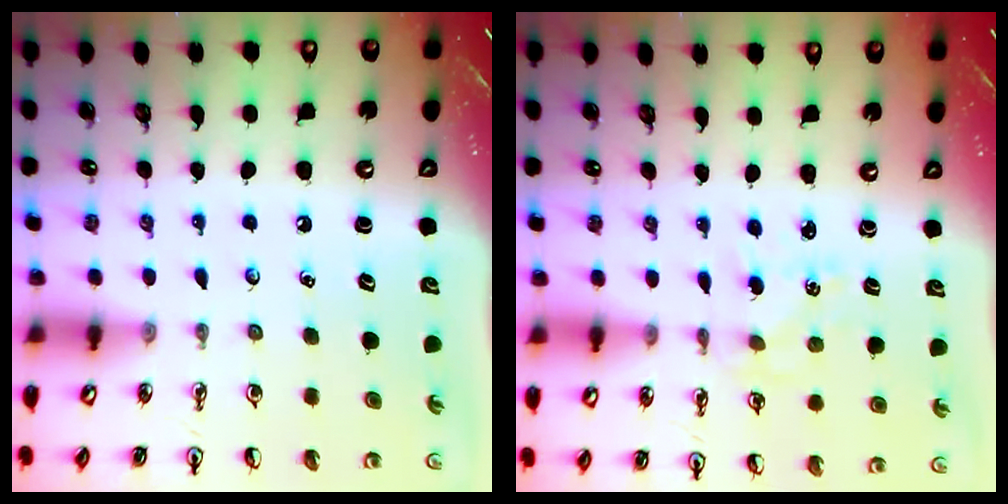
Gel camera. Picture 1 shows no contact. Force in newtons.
{"total": 1.6, "press": 1.5, "slide": 0.2}